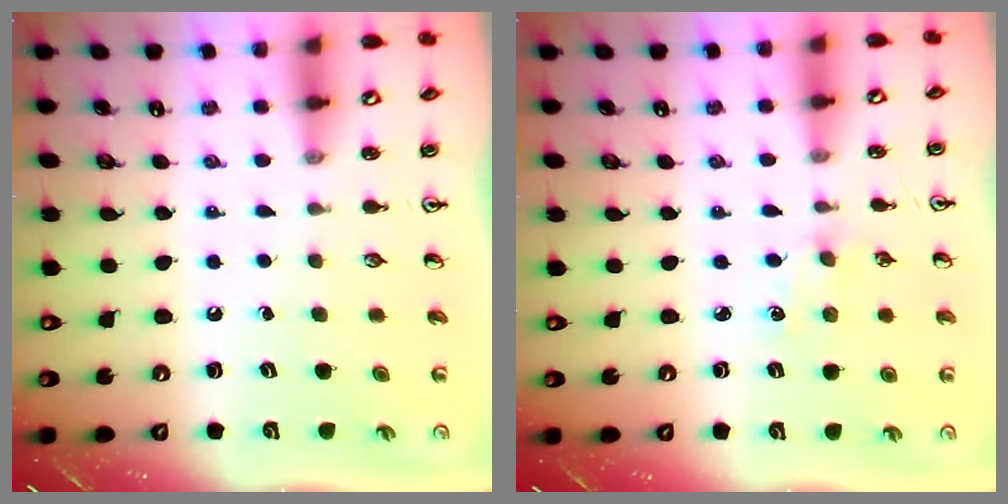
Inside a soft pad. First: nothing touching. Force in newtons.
{"total": 1.1, "press": 1.0, "slide": 0.2}